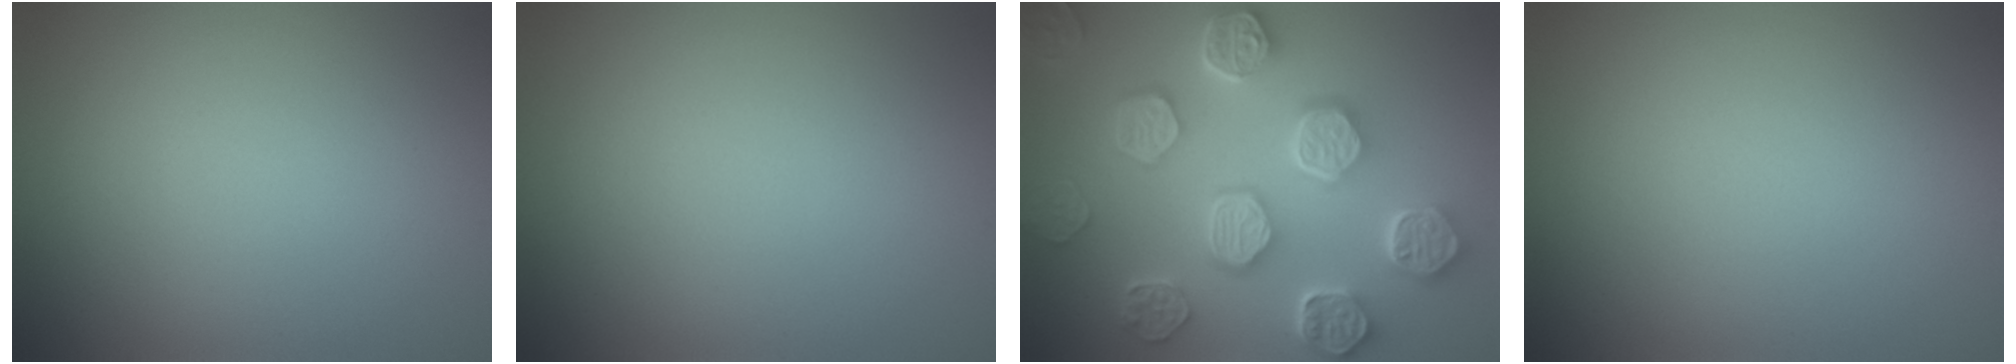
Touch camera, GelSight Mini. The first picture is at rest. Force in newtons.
{"total": 0.0}
{"total": 8.2, "press": 6.6, "slide": 4.9}
{"total": 0.0}